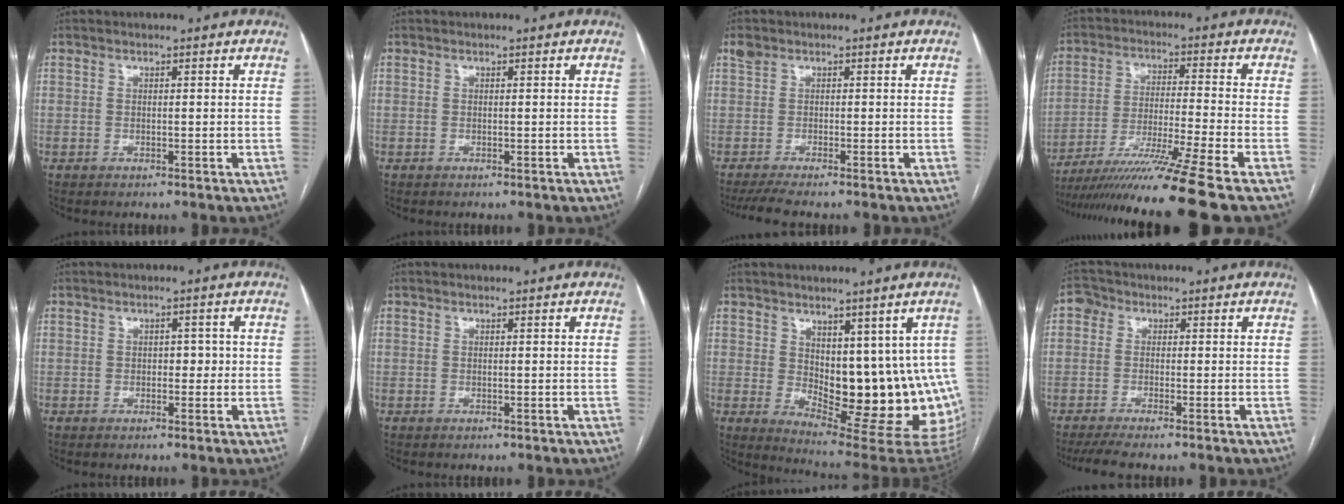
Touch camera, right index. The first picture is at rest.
{"total": 0.0}
{"total": 3.2, "force": [-1.7, 1.3, 2.4], "torque": [-0.068, 0.001, -0.033]}
{"total": 16.1, "force": [-12.8, -3.5, 9.1], "torque": [-0.159, -0.042, -0.217]}
{"total": 2.0, "force": [-0.1, 1.3, 1.5], "torque": [-0.014, 0.008, -0.003]}
{"total": 0.0}
{"total": 16.4, "force": [1.1, 7.8, 14.4], "torque": [-0.160, -0.018, 0.034]}
{"total": 4.5, "force": [-2.4, 2.3, 3.0], "torque": [-0.074, 0.001, -0.050]}